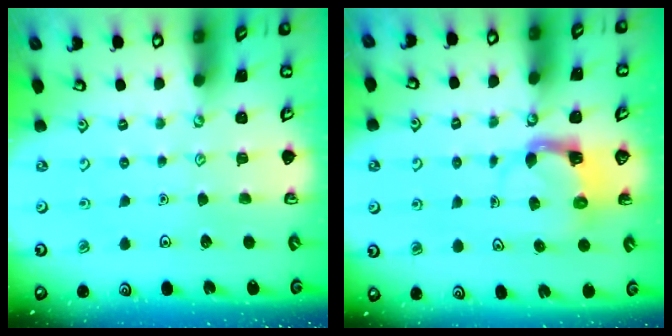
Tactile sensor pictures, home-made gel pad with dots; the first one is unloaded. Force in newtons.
{"total": 3.9, "press": 3.8, "slide": 0.7}